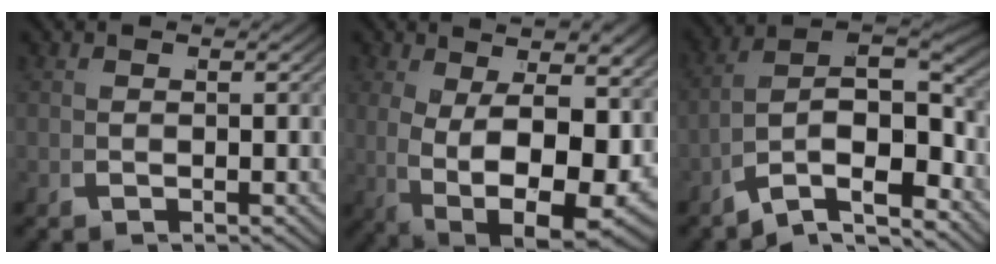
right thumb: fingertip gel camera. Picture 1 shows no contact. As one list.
[{"total": 11.9, "force": [-0.3, 6.9, 9.8], "torque": [-0.181, -0.049, 0.026]}, {"total": 13.2, "force": [-1.9, 9.3, 9.1], "torque": [-0.176, -0.044, -0.027]}]